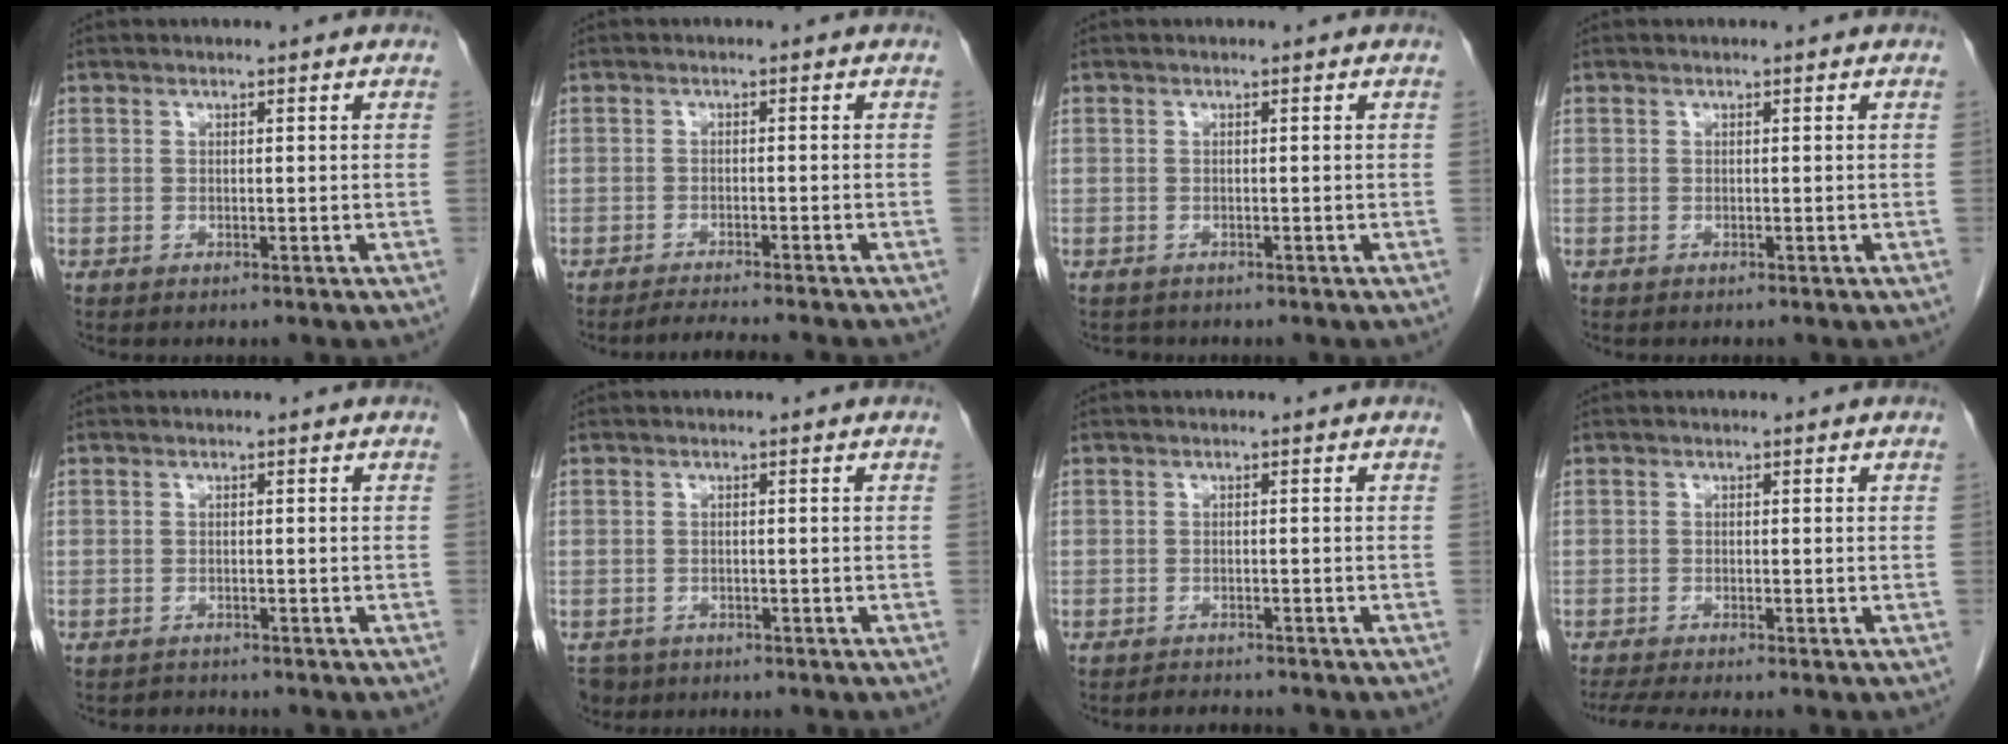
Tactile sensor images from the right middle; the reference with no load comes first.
{"total": 5.0, "force": [-4.6, -0.5, 1.9], "torque": [-0.026, -0.014, -0.070]}
{"total": 1.0, "force": [-0.9, 0.6, -0.1], "torque": [-0.007, 0.000, -0.012]}
{"total": 0.0}
{"total": 1.2, "force": [-1.1, 0.2, -0.4], "torque": [0.002, -0.006, -0.017]}
{"total": 3.3, "force": [-2.4, 2.2, 0.2], "torque": [-0.004, 0.001, -0.039]}
{"total": 2.0, "force": [-2.0, 0.2, 0.2], "torque": [-0.007, -0.009, -0.030]}
{"total": 4.5, "force": [-3.9, -0.6, 2.2], "torque": [-0.042, -0.018, -0.069]}